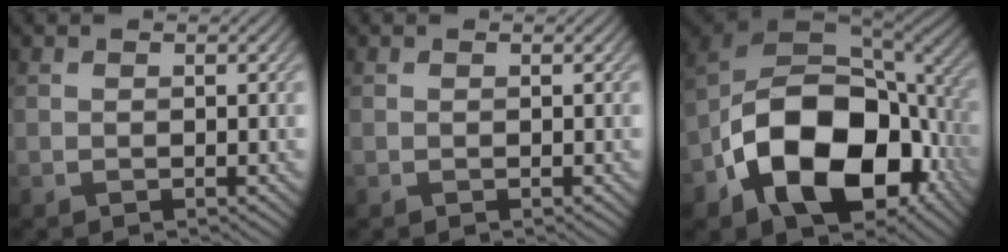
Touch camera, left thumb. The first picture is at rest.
{"total": 0.0}
{"total": 19.5, "force": [-6.1, 12.6, 13.7], "torque": [-0.258, -0.036, -0.101]}